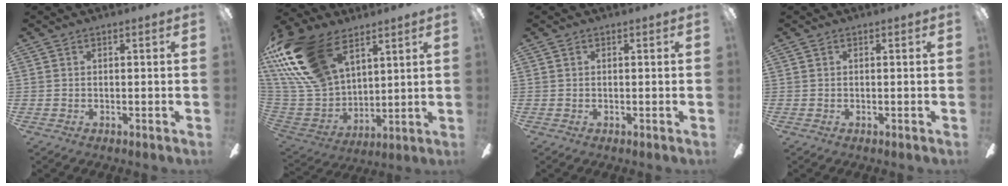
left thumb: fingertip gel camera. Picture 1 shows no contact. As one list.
[{"total": 25.5, "force": [14.2, 14.9, 15.1], "torque": [-0.344, -0.060, 0.259]}, {"total": 0.0}, {"total": 0.0}]